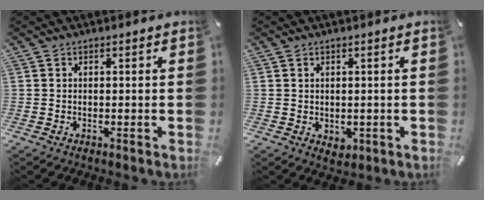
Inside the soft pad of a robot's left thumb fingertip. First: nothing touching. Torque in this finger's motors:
{"motor_torque": [0.55, 0.55, -0.15, -0.14, -0.05]}